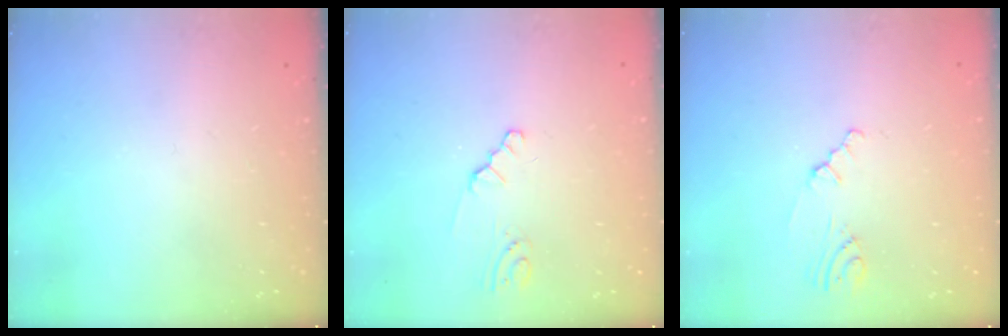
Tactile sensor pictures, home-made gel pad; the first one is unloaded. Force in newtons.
{"total": 0.9, "press": 0.8, "slide": 0.2}
{"total": 1.1, "press": 1.1, "slide": 0.4}